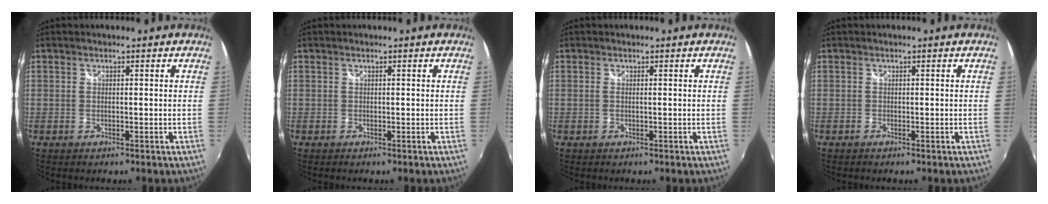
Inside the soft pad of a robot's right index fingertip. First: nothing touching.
{"total": 0.0}
{"total": 0.6, "force": [-0.1, -0.1, 0.6], "torque": [-0.012, 0.000, -0.003]}
{"total": 0.0}